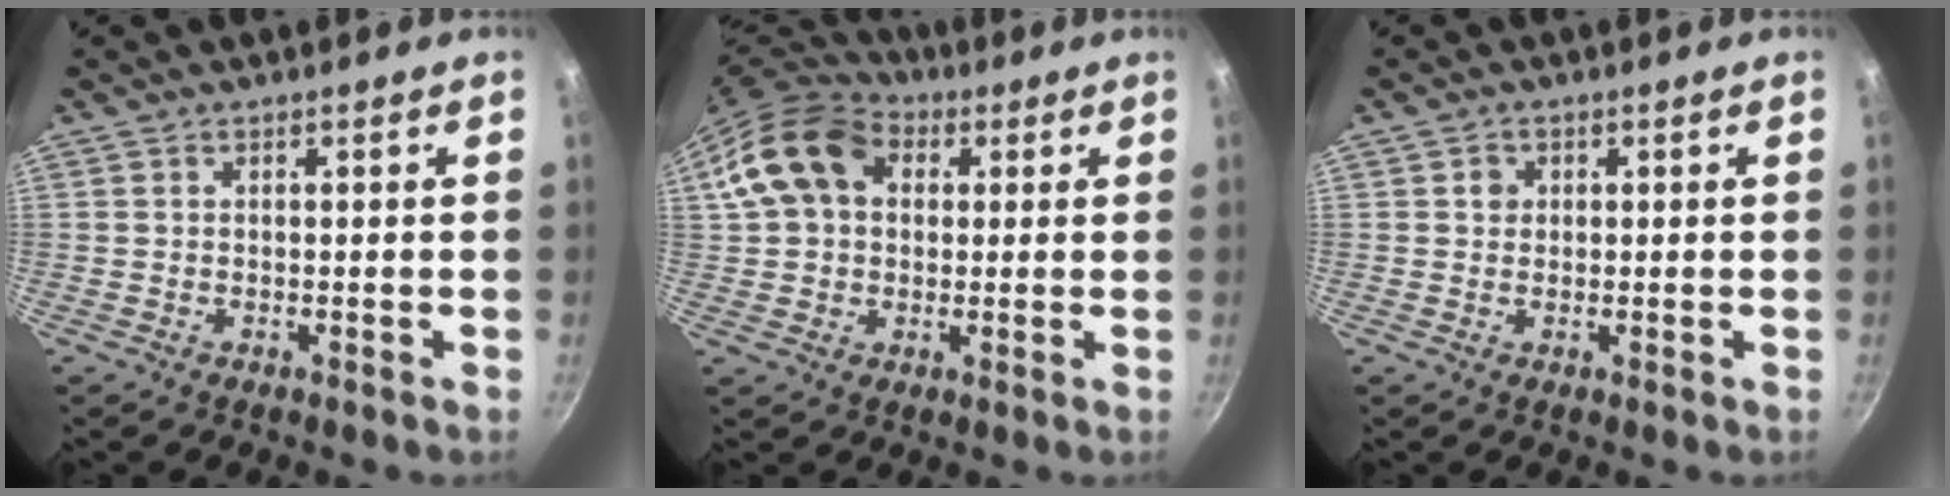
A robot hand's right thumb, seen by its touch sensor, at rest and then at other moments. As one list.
[{"total": 14.1, "force": [3.4, 10.7, 8.6], "torque": [-0.137, 0.024, 0.045]}, {"total": 1.8, "force": [0.4, 1.6, 0.5], "torque": [-0.002, 0.003, 0.004]}]